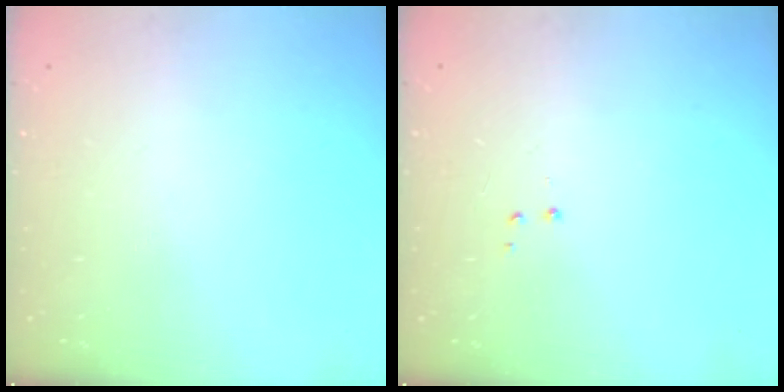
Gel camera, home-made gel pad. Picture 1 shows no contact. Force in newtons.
{"total": 2.8, "press": 2.7, "slide": 0.5}